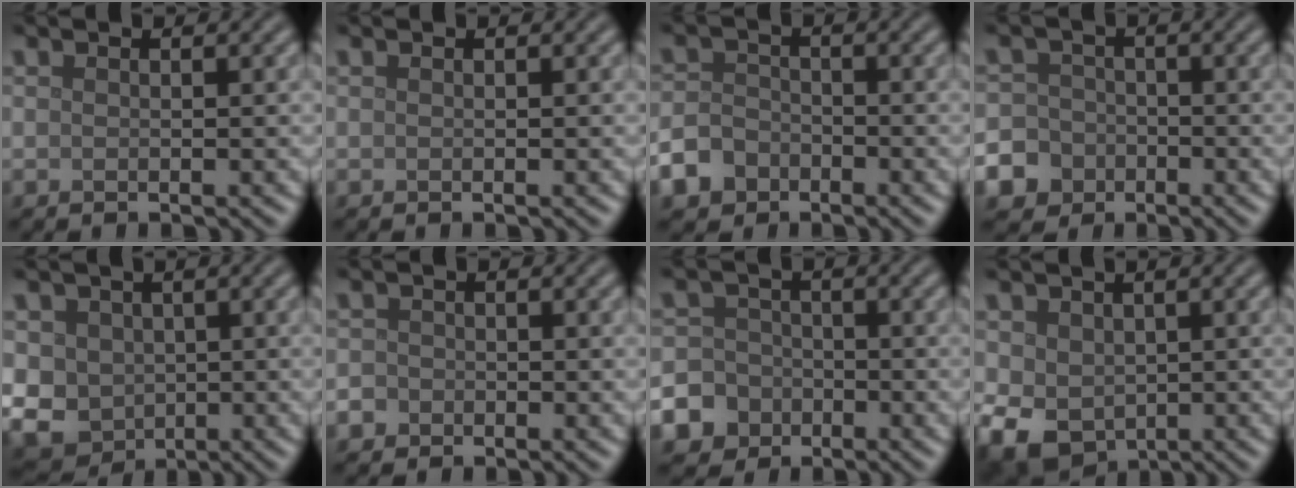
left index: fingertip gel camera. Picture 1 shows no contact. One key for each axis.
{"total": 0.0}
{"total": 4.3, "fx": -2.9, "fy": 3.0, "fz": 1.2, "tx": -0.018, "ty": -0.007, "tz": -0.055}
{"total": 8.7, "fx": -4.5, "fy": 7.2, "fz": 1.6, "tx": -0.043, "ty": -0.026, "tz": -0.101}
{"total": 7.2, "fx": -0.3, "fy": 6.4, "fz": 3.3, "tx": -0.062, "ty": 0.004, "tz": -0.025}
{"total": 1.7, "fx": -0.9, "fy": 1.4, "fz": 0.4, "tx": -0.001, "ty": 0.005, "tz": -0.017}
{"total": 8.6, "fx": -4.5, "fy": 7.1, "fz": 1.5, "tx": -0.038, "ty": -0.027, "tz": -0.101}
{"total": 5.9, "fx": -1.2, "fy": 4.6, "fz": 3.5, "tx": -0.081, "ty": -0.017, "tz": -0.014}